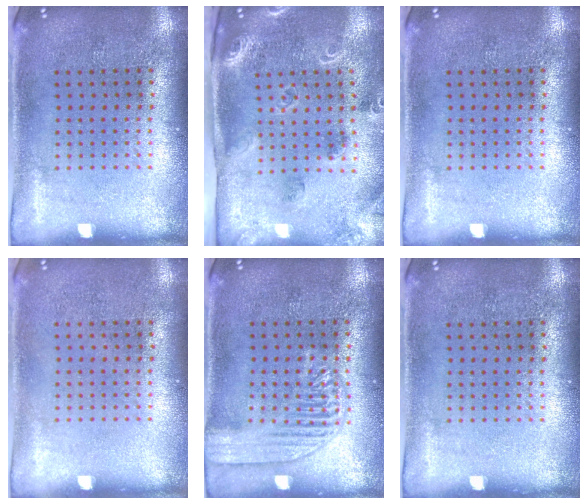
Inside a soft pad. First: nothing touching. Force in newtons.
{"total": 1.7, "press": 1.7, "slide": 0.3}
{"total": 0.0}
{"total": 0.0}
{"total": 2.8, "press": 2.8, "slide": 0.4}
{"total": 0.0}